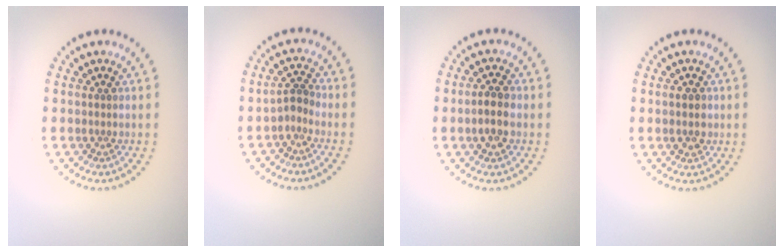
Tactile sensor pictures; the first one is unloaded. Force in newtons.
{"total": 1.5, "press": 1.0, "slide": 1.1}
{"total": 2.6, "press": 2.6, "slide": 0.6}
{"total": 1.4, "press": 1.4, "slide": 0.1}